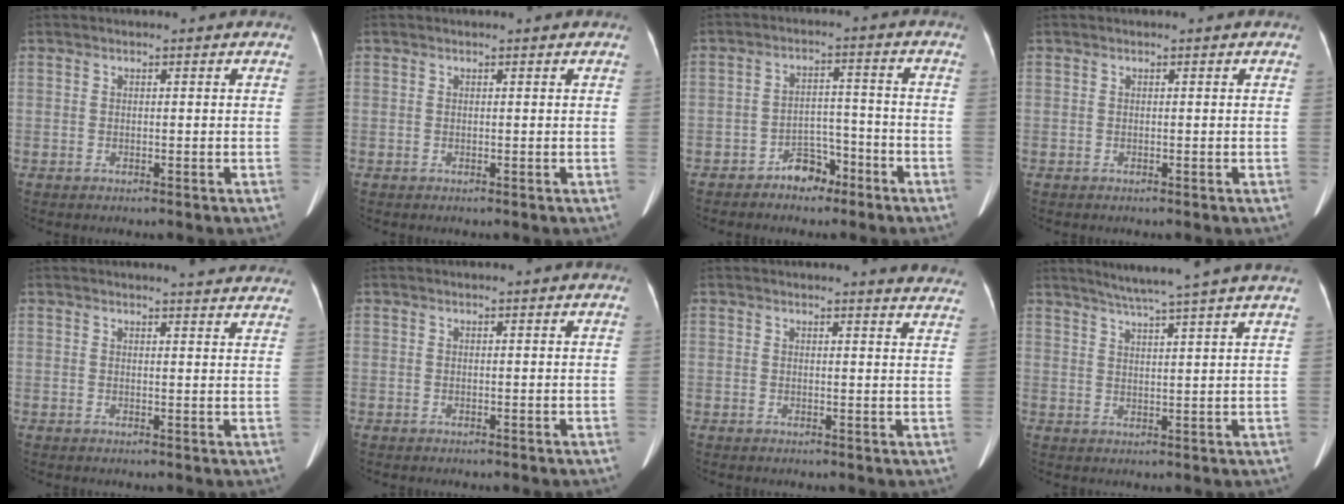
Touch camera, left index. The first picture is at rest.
{"total": 0.6, "force": [0.5, 0.2, 0.1], "torque": [-0.007, 0.013, 0.006]}
{"total": 5.0, "force": [-3.8, 2.6, 1.9], "torque": [-0.030, 0.012, -0.059]}
{"total": 0.0}
{"total": 9.3, "force": [8.9, 0.6, 2.6], "torque": [-0.022, -0.020, 0.079]}
{"total": 0.0}
{"total": 8.2, "force": [8.0, 0.3, 1.7], "torque": [-0.004, -0.037, 0.057]}
{"total": 10.9, "force": [9.1, -1.8, 5.7], "torque": [-0.091, 0.008, 0.117]}